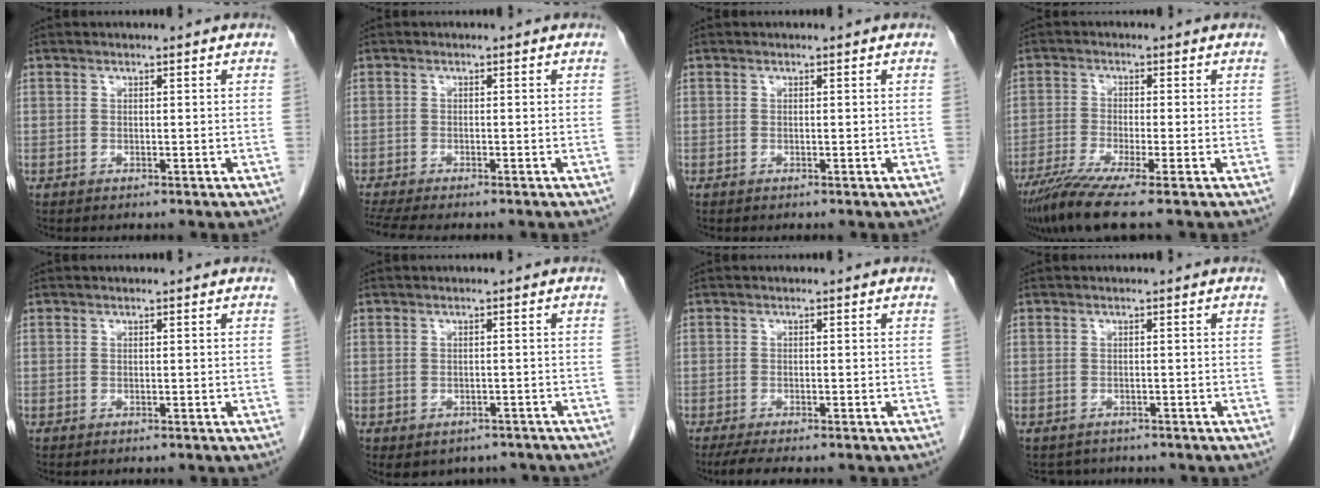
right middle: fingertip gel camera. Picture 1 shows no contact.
{"total": 6.9, "force": [-5.9, 1.1, 3.5], "torque": [-0.056, -0.007, -0.093]}
{"total": 0.0}
{"total": 7.8, "force": [-5.6, -0.7, 5.4], "torque": [-0.094, -0.026, -0.099]}
{"total": 0.0}
{"total": 6.4, "force": [-4.8, 3.8, 1.6], "torque": [-0.012, 0.012, -0.056]}
{"total": 4.7, "force": [-3.8, 0.6, 2.8], "torque": [-0.042, -0.011, -0.056]}
{"total": 2.7, "force": [-2.3, 1.4, 0.1], "torque": [-0.004, 0.000, -0.032]}